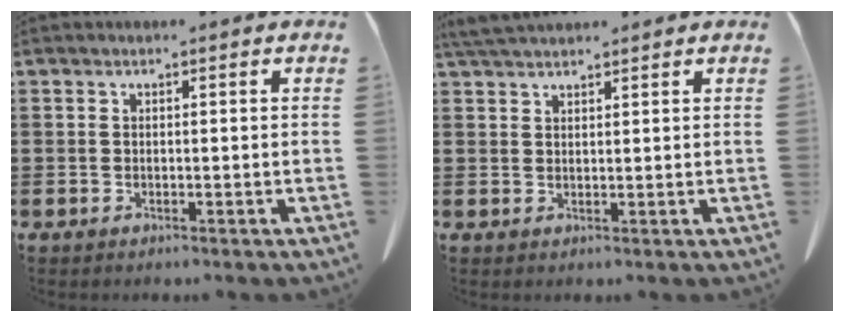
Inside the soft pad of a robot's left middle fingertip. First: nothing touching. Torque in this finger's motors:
{"motor_torque": [0.53, -0.36, 0.02, 0.05]}